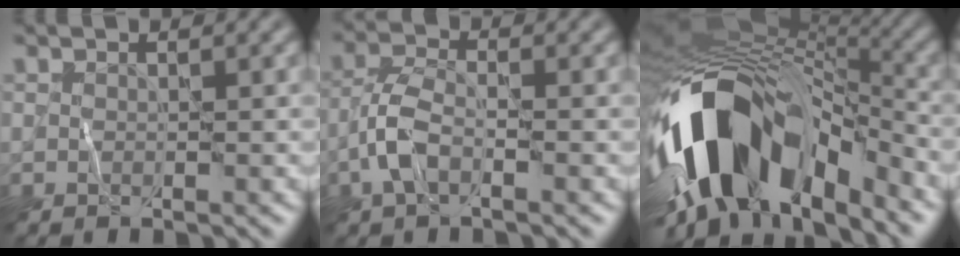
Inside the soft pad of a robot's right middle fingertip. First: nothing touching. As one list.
[{"total": 3.2, "force": [-1.5, 1.4, 2.4], "torque": [-0.051, 0.007, -0.042]}, {"total": 15.9, "force": [-6.2, 8.6, 11.9], "torque": [-0.210, -0.005, -0.104]}]